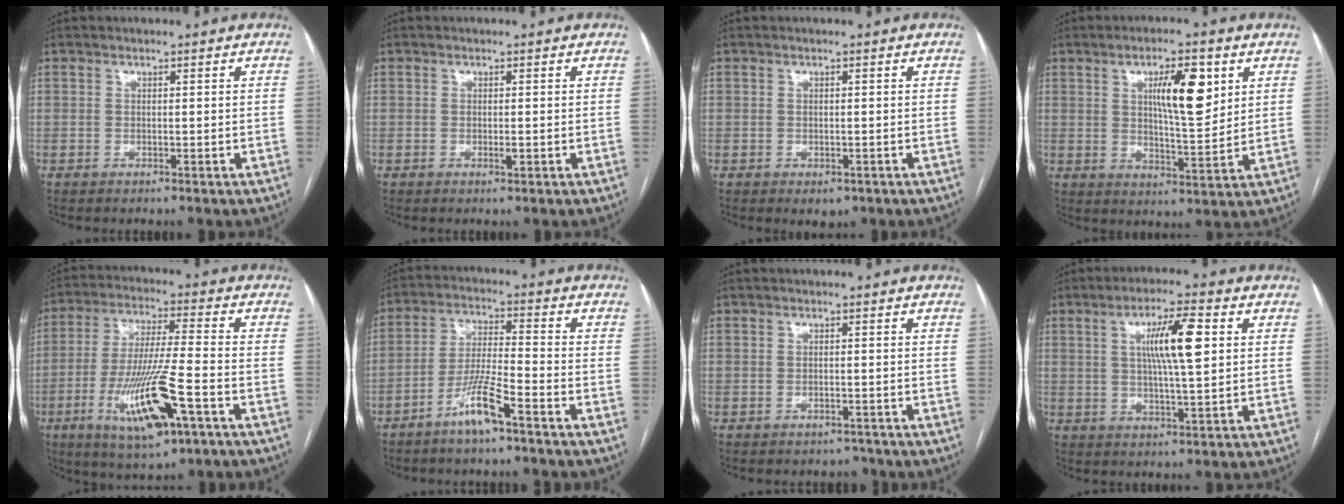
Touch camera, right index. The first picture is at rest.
{"total": 0.8, "force": [-0.2, 0.2, 0.8], "torque": [-0.013, -0.002, -0.003]}
{"total": 2.2, "force": [-1.1, 1.5, 1.2], "torque": [-0.008, 0.000, -0.004]}
{"total": 9.5, "force": [3.5, 2.2, 8.5], "torque": [-0.140, 0.001, 0.060]}
{"total": 15.2, "force": [-6.3, 1.8, 13.7], "torque": [-0.273, -0.022, -0.106]}
{"total": 7.6, "force": [-4.9, 0.3, 5.7], "torque": [-0.118, -0.003, -0.095]}
{"total": 2.0, "force": [-1.7, 1.0, -0.1], "torque": [-0.002, 0.001, -0.021]}
{"total": 8.9, "force": [2.1, 0.9, 8.6], "torque": [-0.153, 0.006, 0.037]}